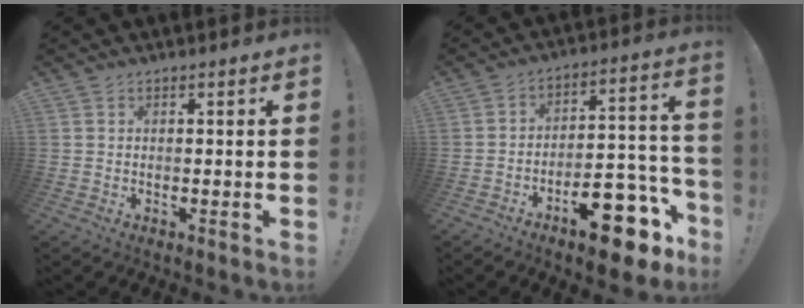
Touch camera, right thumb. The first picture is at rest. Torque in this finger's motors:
{"motor_torque": [2.21, 2.01, 1.27, -1.54, 0.40]}